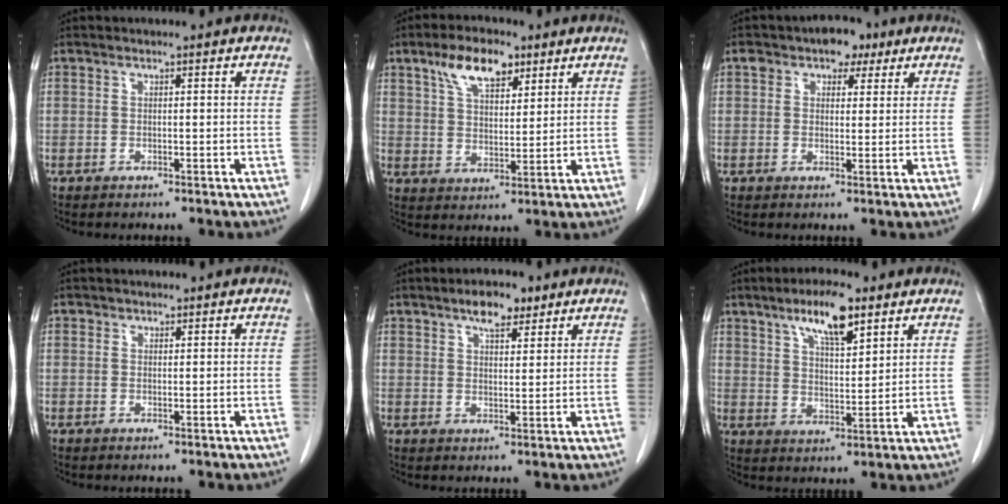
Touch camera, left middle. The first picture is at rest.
{"total": 8.6, "force": [5.2, 3.7, 5.7], "torque": [-0.108, 0.014, 0.097]}
{"total": 5.1, "force": [2.8, 3.1, 2.9], "torque": [-0.040, 0.018, 0.042]}
{"total": 0.7, "force": [0.5, 0.5, 0.1], "torque": [0.003, -0.003, 0.006]}
{"total": 5.3, "force": [3.7, 1.9, 3.3], "torque": [-0.057, 0.005, 0.060]}
{"total": 9.2, "force": [5.9, 2.2, 6.8], "torque": [-0.120, 0.004, 0.102]}